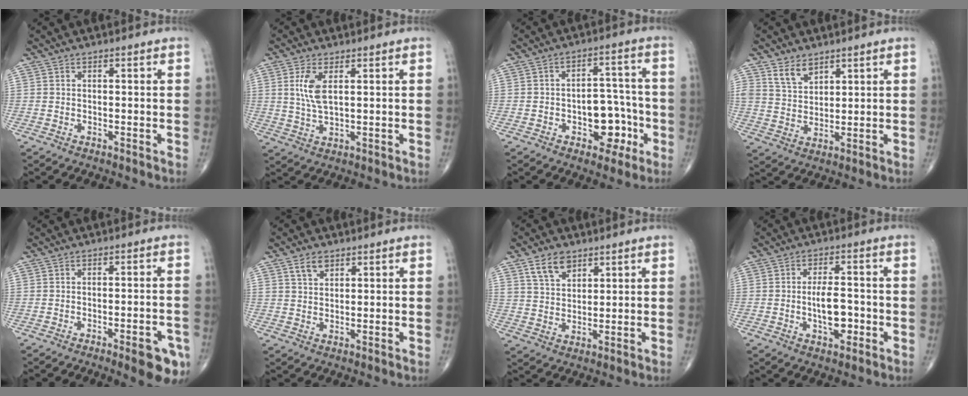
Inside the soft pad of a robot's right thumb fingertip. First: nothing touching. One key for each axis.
{"total": 5.6, "fx": 1.7, "fy": 2.3, "fz": 4.8, "tx": -0.106, "ty": -0.008, "tz": 0.039}
{"total": 9.2, "fx": -3.2, "fy": 6.0, "fz": 6.3, "tx": -0.046, "ty": 0.040, "tz": -0.041}
{"total": 5.1, "fx": 3.6, "fy": 3.0, "fz": 2.1, "tx": -0.021, "ty": -0.028, "tz": 0.074}
{"total": 7.3, "fx": -3.8, "fy": 2.0, "fz": 5.9, "tx": -0.058, "ty": 0.013, "tz": -0.044}
{"total": 3.3, "fx": 2.0, "fy": 2.0, "fz": 1.8, "tx": -0.026, "ty": -0.009, "tz": 0.039}
{"total": 6.3, "fx": 3.8, "fy": 3.8, "fz": 3.3, "tx": -0.046, "ty": -0.022, "tz": 0.075}
{"total": 6.7, "fx": -1.4, "fy": 3.2, "fz": 5.7, "tx": -0.089, "ty": 0.009, "tz": -0.021}